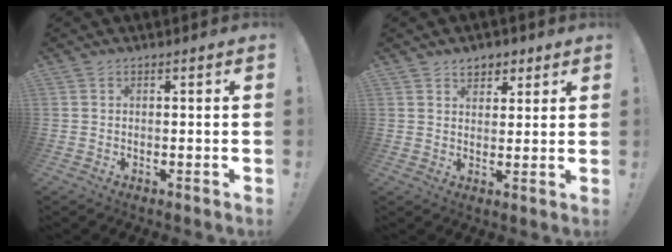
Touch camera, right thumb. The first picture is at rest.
{"total": 4.8, "force": [3.0, 3.5, 1.4], "torque": [-0.003, -0.014, 0.052]}